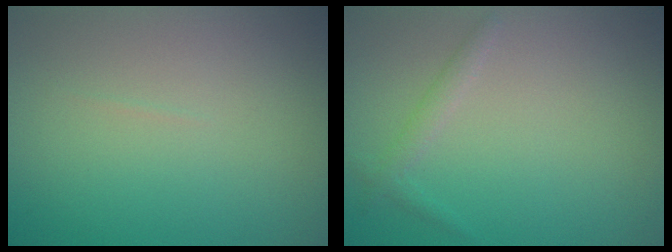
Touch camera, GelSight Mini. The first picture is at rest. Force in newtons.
{"total": 1.3, "press": 1.3, "slide": 0.1}